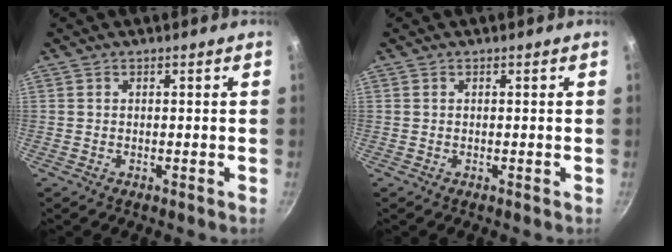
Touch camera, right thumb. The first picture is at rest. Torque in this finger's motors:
{"motor_torque": [0.00, 0.00, 0.00, 0.00, 0.00]}